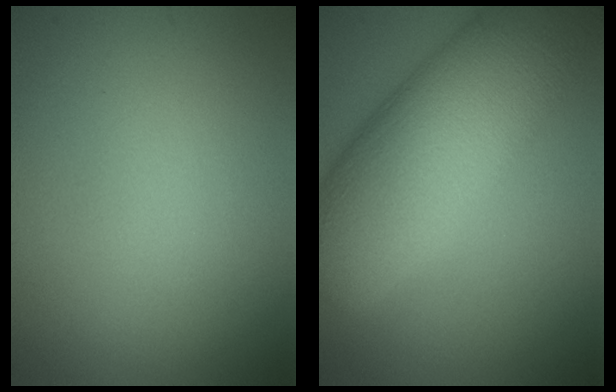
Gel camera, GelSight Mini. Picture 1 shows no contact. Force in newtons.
{"total": 12.2, "press": 12.2, "slide": 0.4}